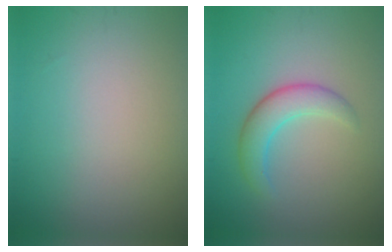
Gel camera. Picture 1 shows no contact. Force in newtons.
{"total": 3.4, "press": 3.4, "slide": 0.3}